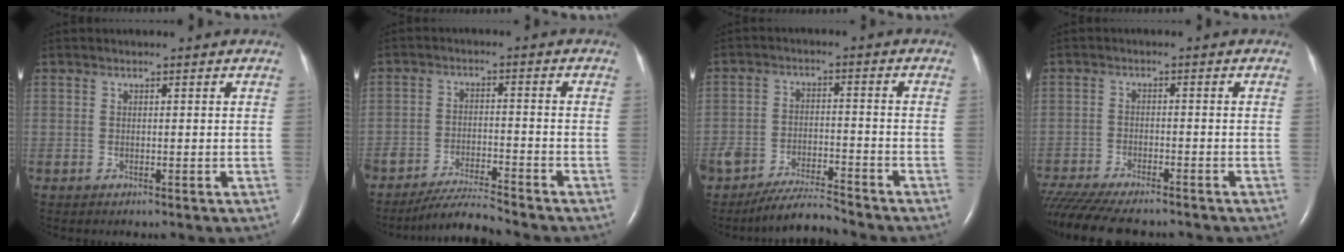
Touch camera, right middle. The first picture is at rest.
{"total": 5.6, "force": [-5.4, -0.6, 1.4], "torque": [-0.027, -0.012, -0.099]}
{"total": 5.8, "force": [-5.6, 0.4, 1.3], "torque": [-0.024, -0.008, -0.100]}
{"total": 14.7, "force": [-12.7, 2.9, 6.8], "torque": [-0.138, -0.027, -0.193]}